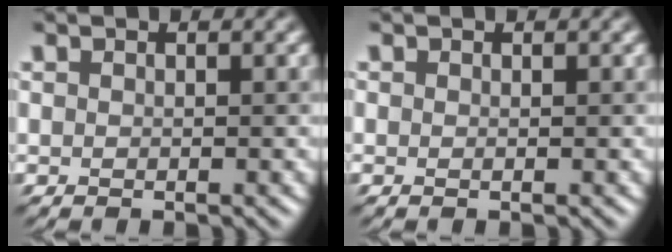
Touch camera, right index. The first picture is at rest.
{"total": 0.0}